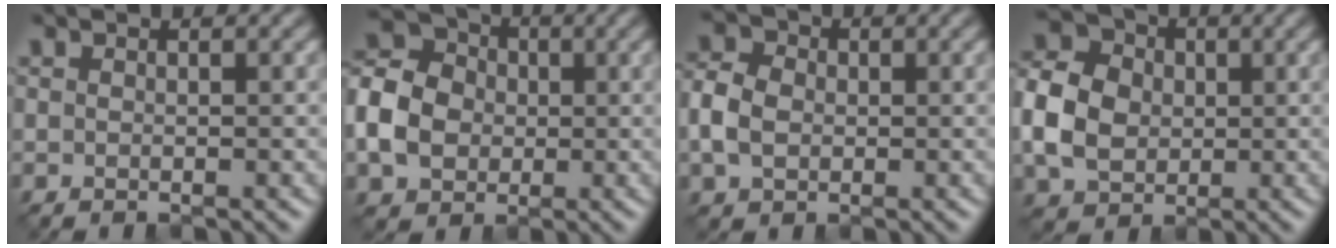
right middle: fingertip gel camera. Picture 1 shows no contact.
{"total": 7.6, "force": [-1.0, 6.3, 4.1], "torque": [-0.105, 0.009, -0.037]}
{"total": 4.6, "force": [-0.3, 3.7, 2.7], "torque": [-0.070, 0.004, -0.013]}
{"total": 7.4, "force": [-0.2, 6.1, 4.1], "torque": [-0.104, 0.010, -0.011]}